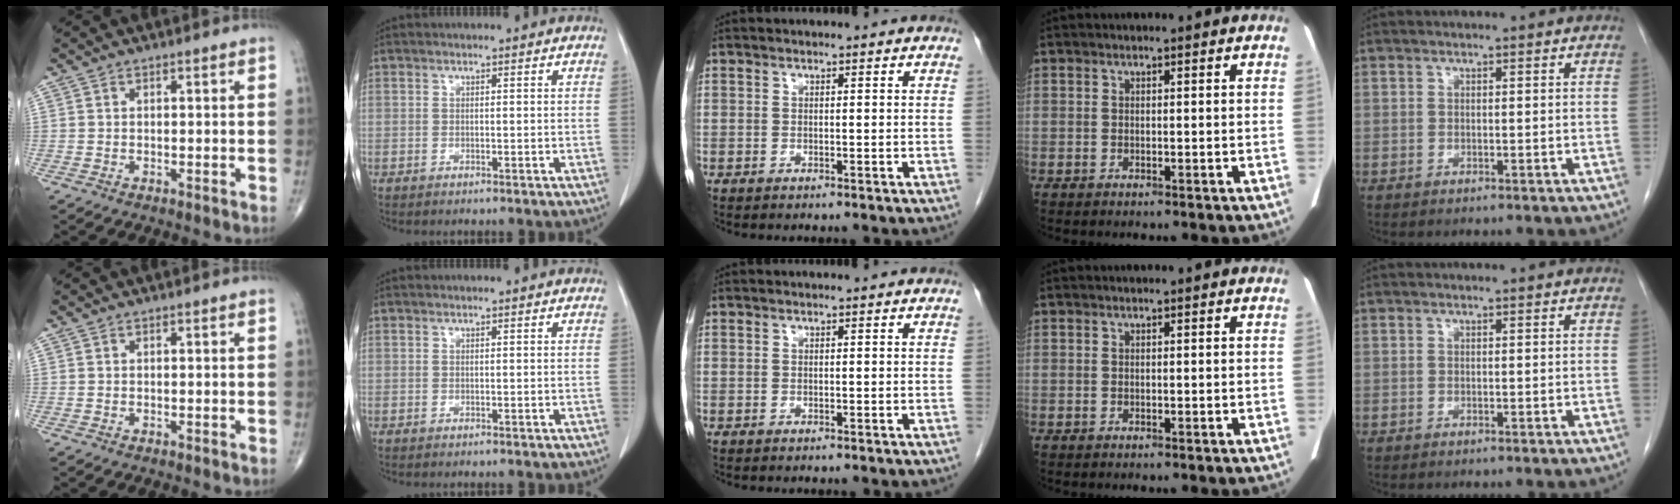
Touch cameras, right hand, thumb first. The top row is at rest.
{}